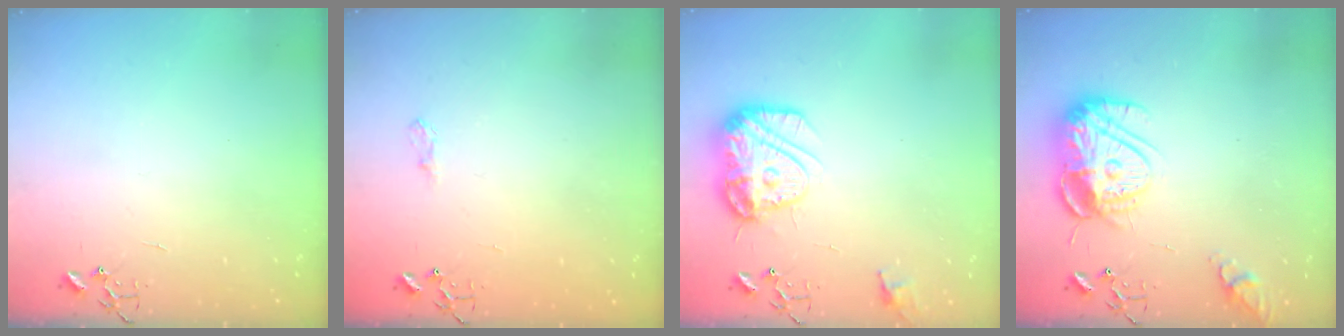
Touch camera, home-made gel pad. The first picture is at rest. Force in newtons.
{"total": 6.8, "press": 6.8, "slide": 0.6}
{"total": 15.6, "press": 15.5, "slide": 1.6}
{"total": 15.2, "press": 15.1, "slide": 1.2}